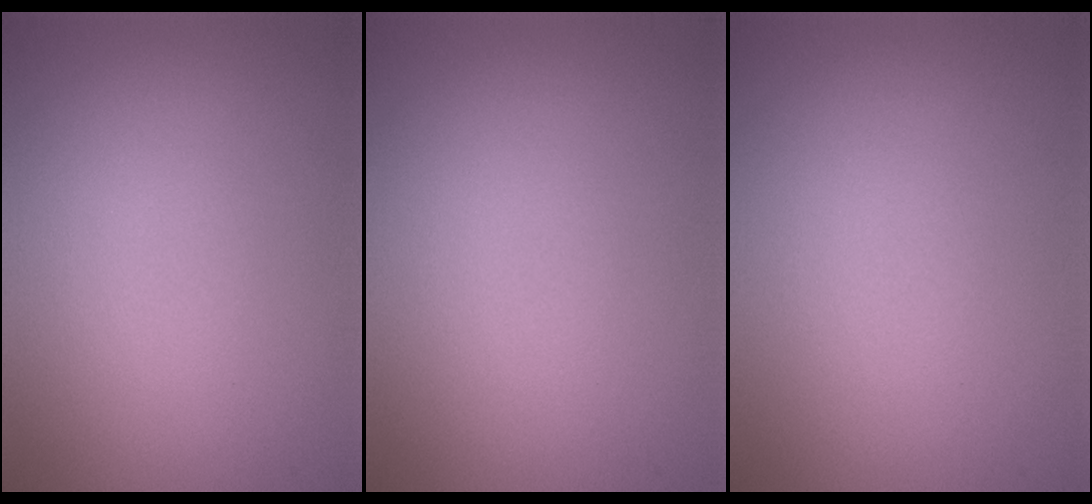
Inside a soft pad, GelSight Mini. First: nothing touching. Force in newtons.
{"total": 0.0}
{"total": 0.0}